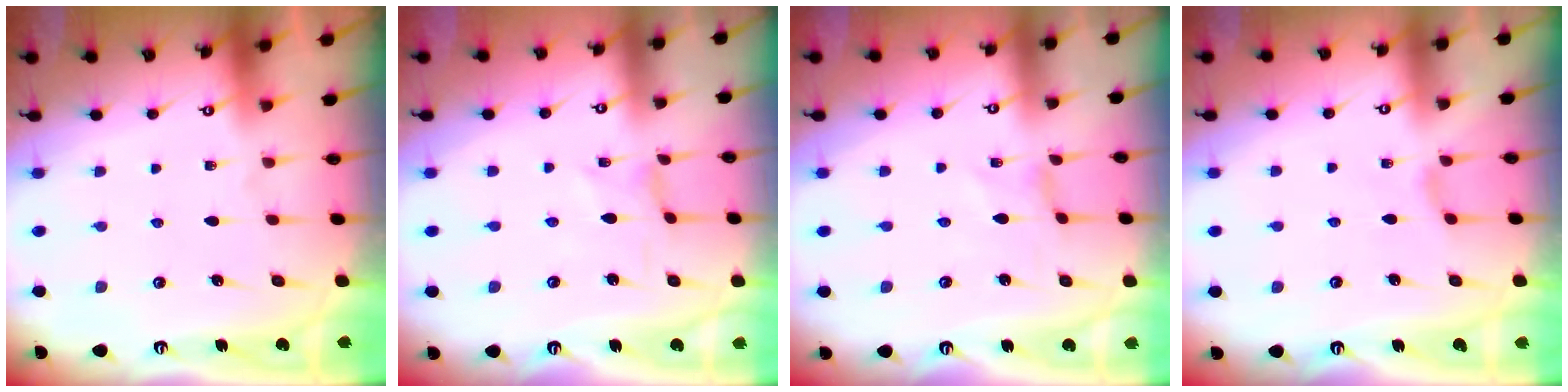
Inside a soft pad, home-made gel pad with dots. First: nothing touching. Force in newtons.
{"total": 0.0}
{"total": 0.5, "press": 0.5, "slide": 0.2}
{"total": 2.4, "press": 2.3, "slide": 0.6}